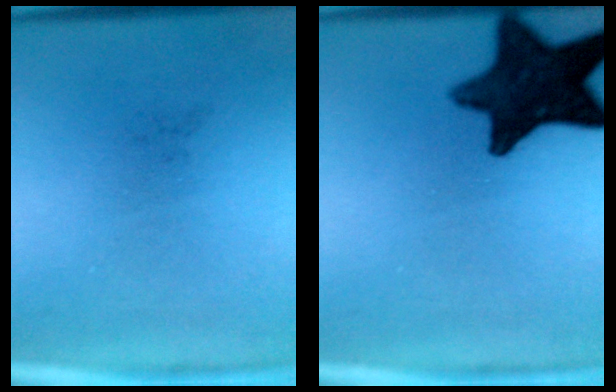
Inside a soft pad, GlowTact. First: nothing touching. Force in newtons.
{"total": 14.0}